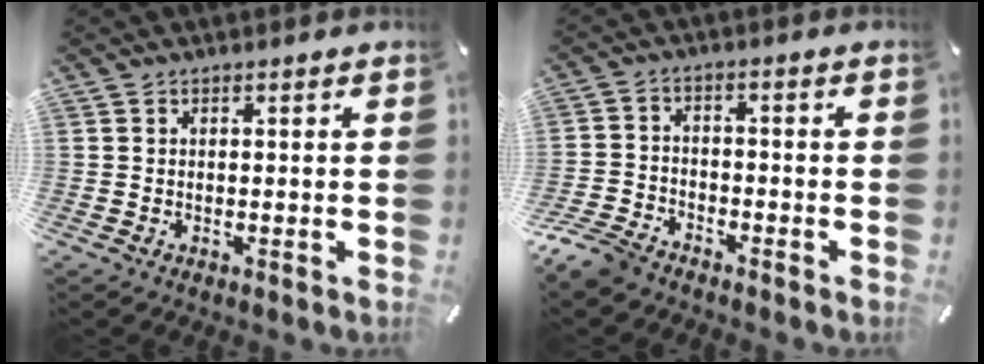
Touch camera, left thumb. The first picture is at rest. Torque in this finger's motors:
{"motor_torque": [-0.46, 1.06, 0.30, 0.29, 0.07]}